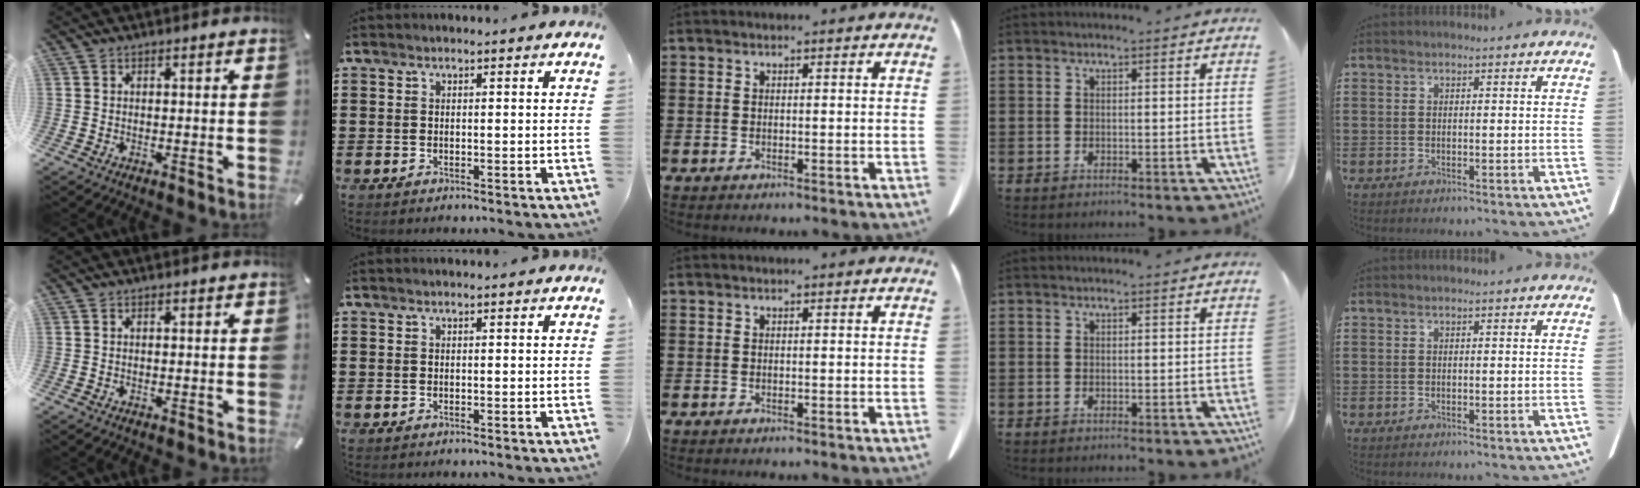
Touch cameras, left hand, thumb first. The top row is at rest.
{}